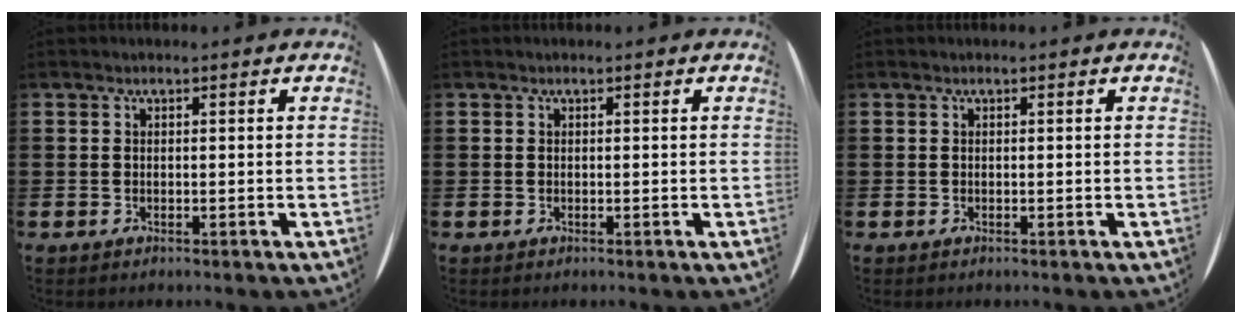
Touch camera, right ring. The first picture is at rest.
{"total": 0.0}
{"total": 0.0}